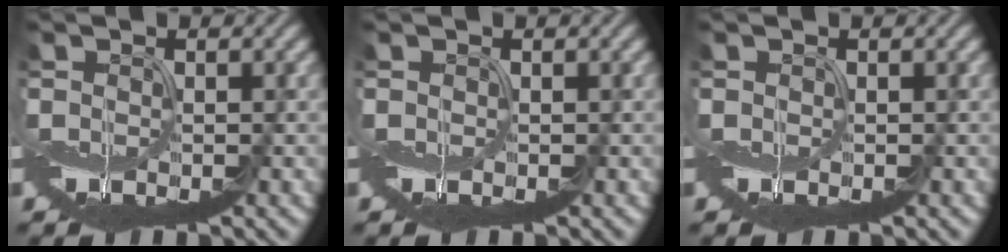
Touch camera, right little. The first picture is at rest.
{"total": 0.0}
{"total": 0.0}